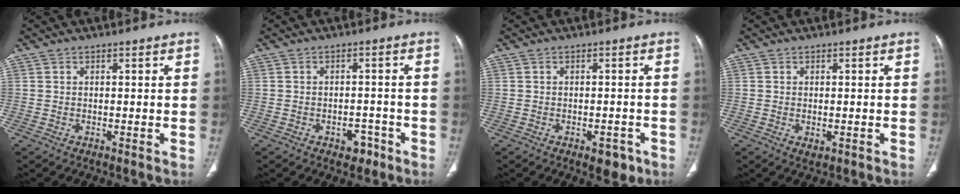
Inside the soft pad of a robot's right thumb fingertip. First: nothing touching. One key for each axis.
{"total": 3.5, "fx": -2.2, "fy": 2.3, "fz": 1.6, "tx": -0.002, "ty": 0.017, "tz": -0.025}
{"total": 3.8, "fx": -2.1, "fy": 2.1, "fz": 2.5, "tx": -0.012, "ty": 0.009, "tz": -0.022}
{"total": 1.5, "fx": -0.4, "fy": 0.8, "fz": 1.2, "tx": -0.018, "ty": -0.005, "tz": -0.003}